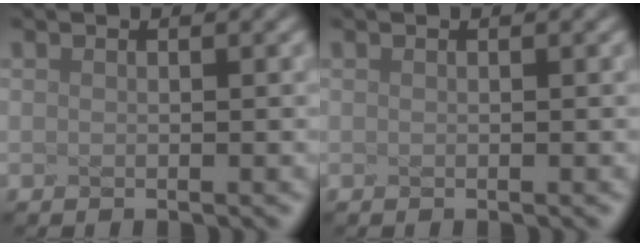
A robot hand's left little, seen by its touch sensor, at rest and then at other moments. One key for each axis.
{"total": 0.0}